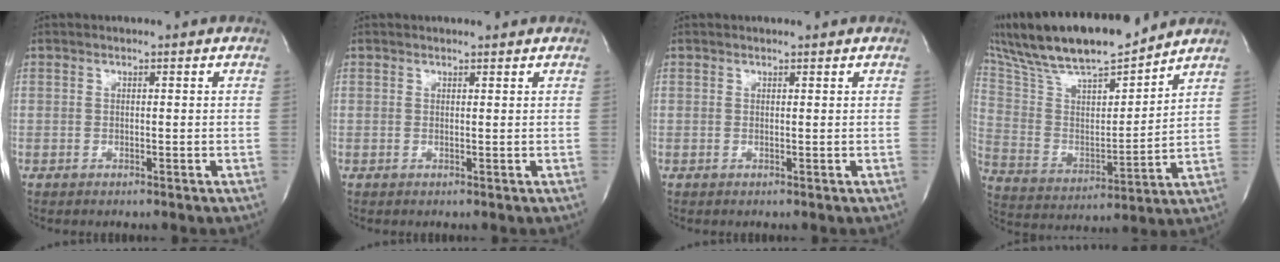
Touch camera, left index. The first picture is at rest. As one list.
[{"total": 1.5, "force": [1.4, 0.2, 0.5], "torque": [-0.007, 0.007, 0.019]}, {"total": 1.0, "force": [0.9, 0.1, 0.4], "torque": [-0.006, 0.008, 0.014]}, {"total": 20.7, "force": [17.6, 3.3, 10.4], "torque": [-0.200, 0.016, 0.316]}]